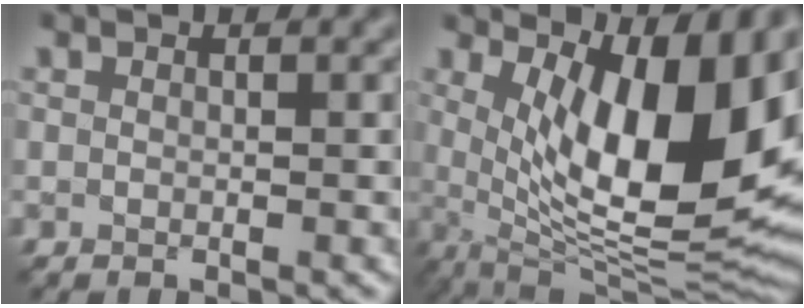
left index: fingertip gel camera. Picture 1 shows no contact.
{"total": 13.4, "force": [3.0, 5.2, 12.0], "torque": [-0.170, -0.026, 0.057]}